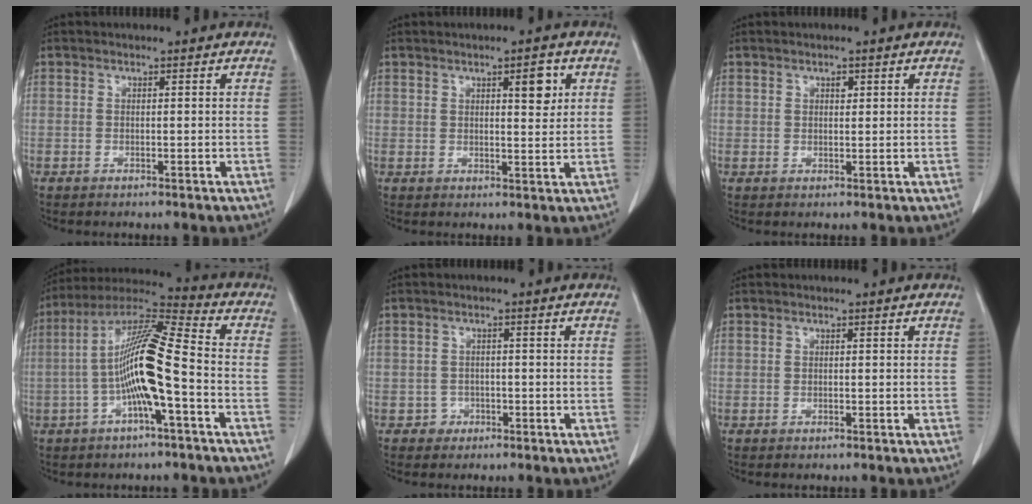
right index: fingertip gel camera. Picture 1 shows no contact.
{"total": 4.0, "force": [1.9, 1.4, 3.3], "torque": [-0.043, -0.002, 0.029]}
{"total": 1.2, "force": [0.7, 0.8, 0.6], "torque": [-0.006, -0.003, 0.009]}
{"total": 13.2, "force": [-2.7, 1.0, 12.9], "torque": [-0.252, 0.019, -0.055]}
{"total": 2.1, "force": [-0.9, 1.9, -0.1], "torque": [0.011, 0.011, -0.016]}
{"total": 0.0}